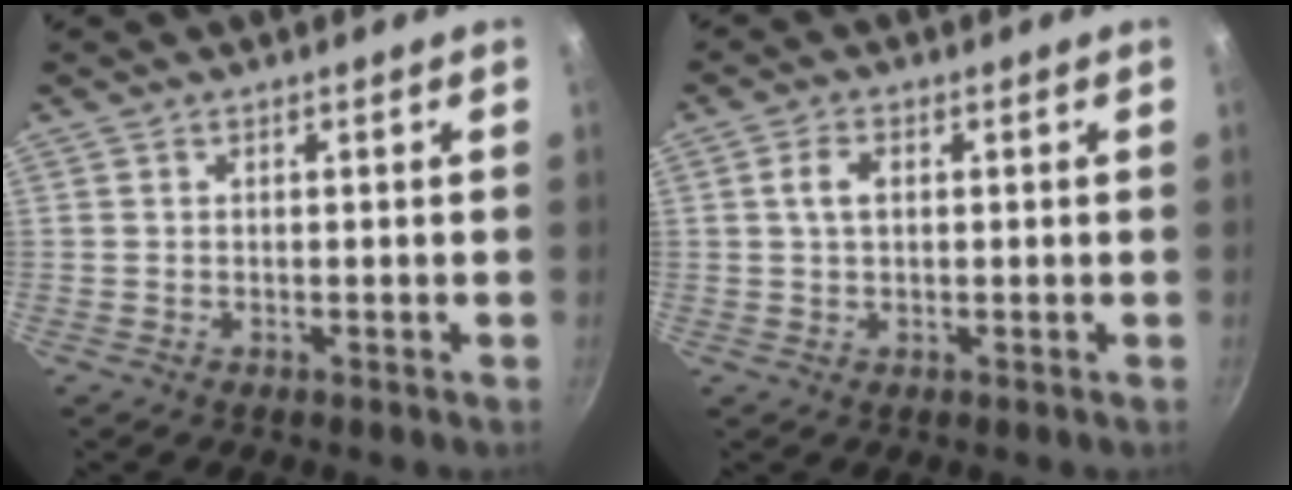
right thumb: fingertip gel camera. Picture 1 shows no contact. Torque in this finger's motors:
{"motor_torque": [-0.24, 0.30, 0.17, 0.54, 0.18]}